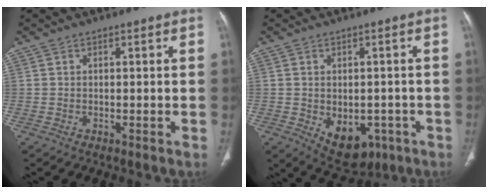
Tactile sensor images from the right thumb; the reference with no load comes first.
{"total": 9.8, "force": [-3.6, 6.6, 6.3], "torque": [-0.065, 0.009, -0.032]}